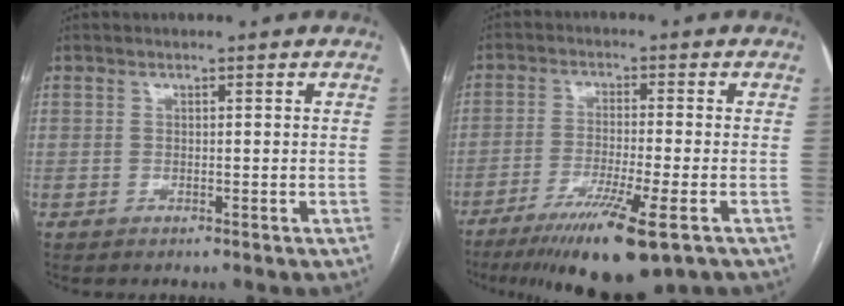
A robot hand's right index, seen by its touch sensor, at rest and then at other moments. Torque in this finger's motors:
{"motor_torque": [1.44, -0.70, 0.67, 0.17]}